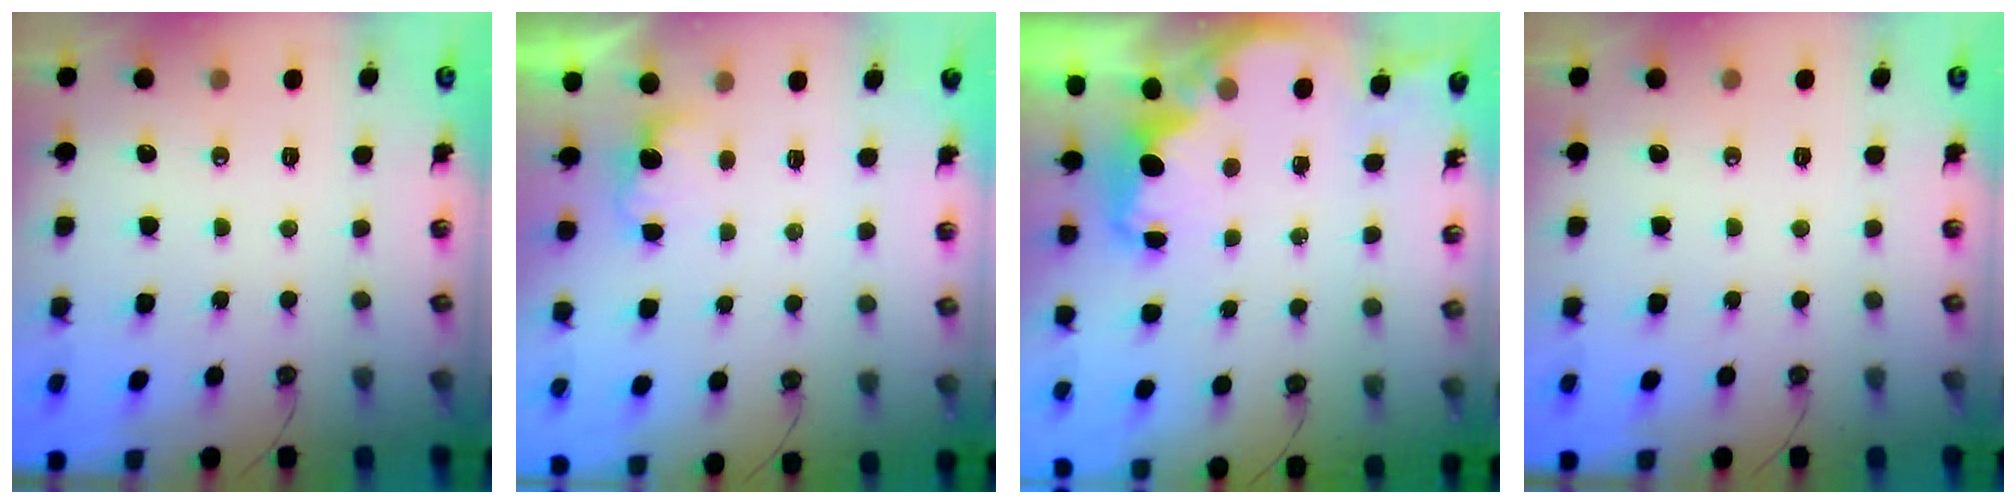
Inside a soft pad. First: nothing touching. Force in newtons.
{"total": 1.8, "press": 1.6, "slide": 0.8}
{"total": 2.1, "press": 2.0, "slide": 0.8}
{"total": 0.0}